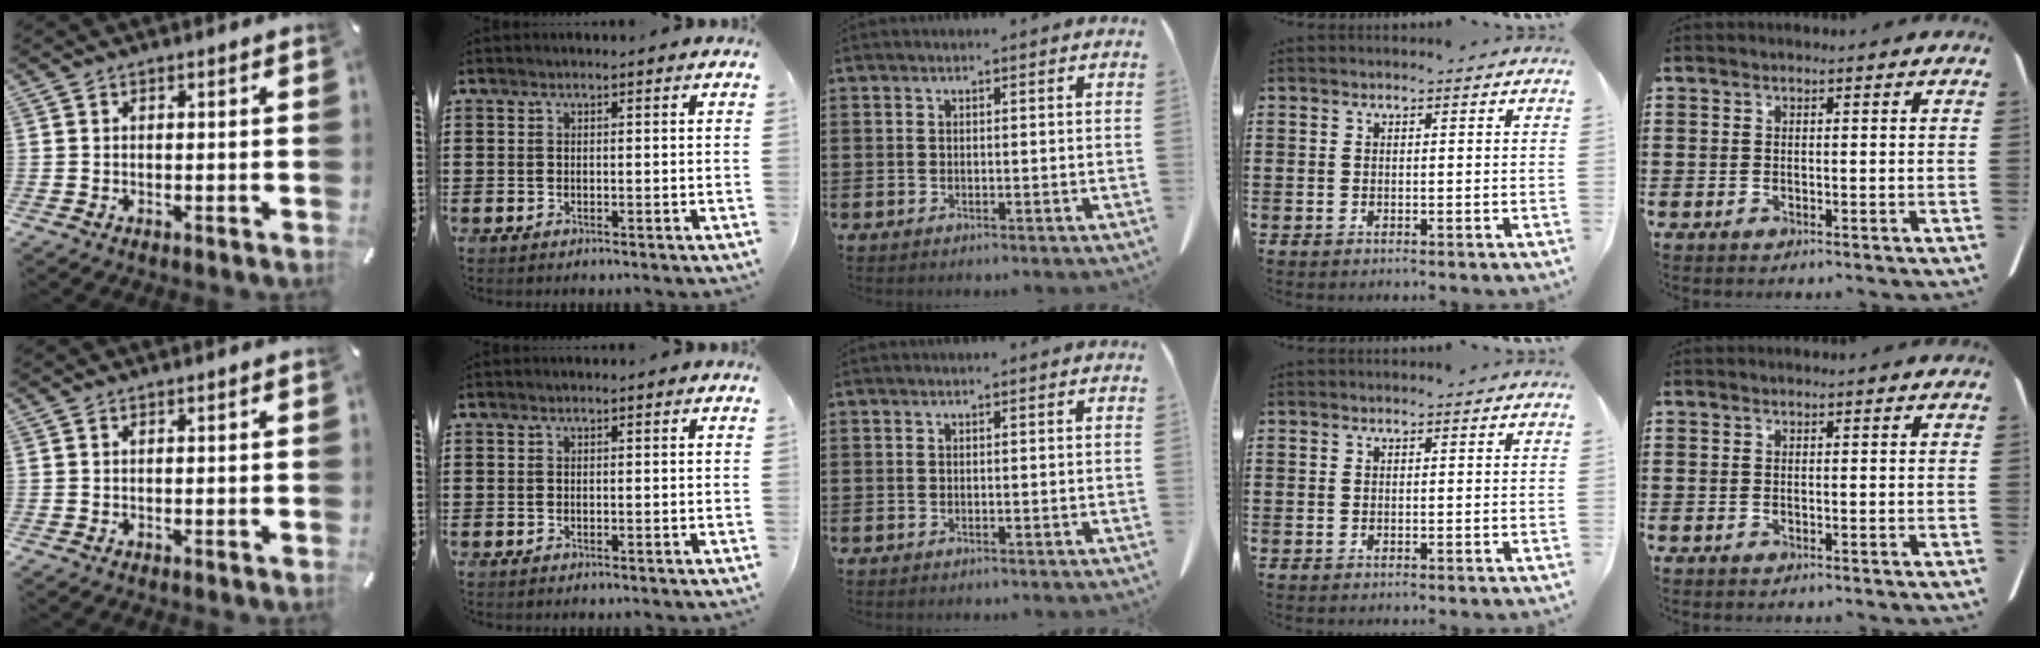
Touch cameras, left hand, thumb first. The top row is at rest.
{}